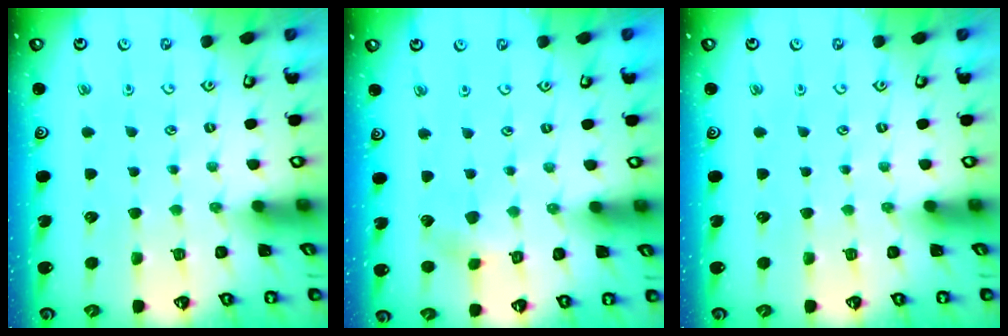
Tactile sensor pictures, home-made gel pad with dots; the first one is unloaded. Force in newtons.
{"total": 3.6, "press": 3.6, "slide": 0.4}
{"total": 0.0}